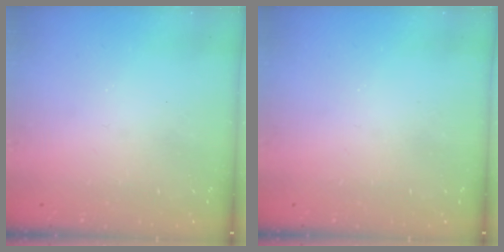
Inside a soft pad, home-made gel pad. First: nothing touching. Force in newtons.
{"total": 0.0}